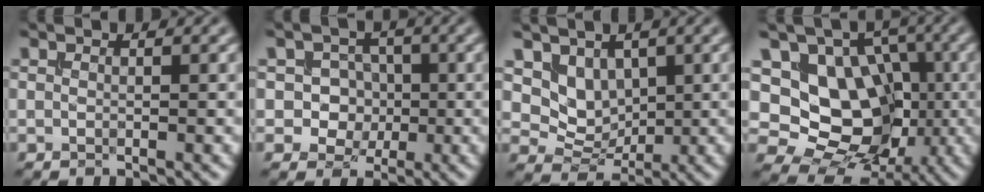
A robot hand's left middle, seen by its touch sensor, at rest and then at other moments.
{"total": 4.4, "force": [-0.3, 3.9, 1.9], "torque": [-0.011, 0.013, -0.025]}
{"total": 4.0, "force": [1.4, 3.1, 2.0], "torque": [-0.040, -0.014, 0.024]}
{"total": 12.4, "force": [0.2, 10.3, 7.0], "torque": [-0.104, 0.011, -0.020]}